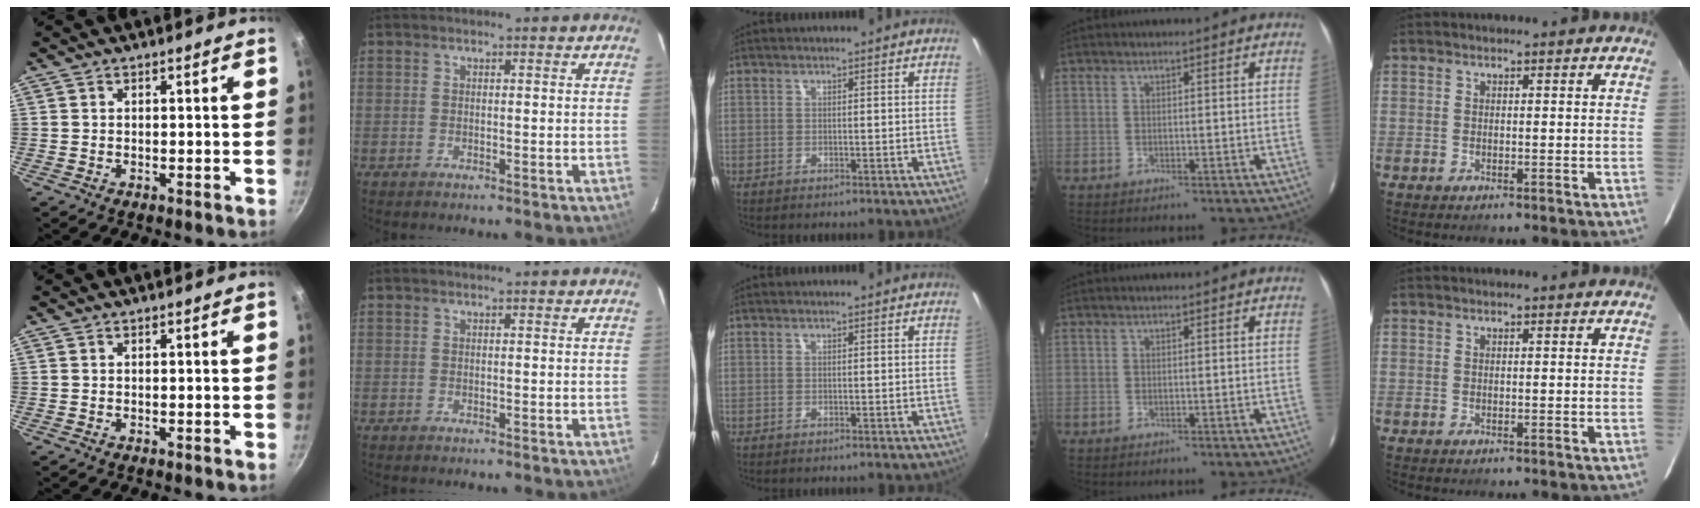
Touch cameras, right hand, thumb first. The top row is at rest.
{}